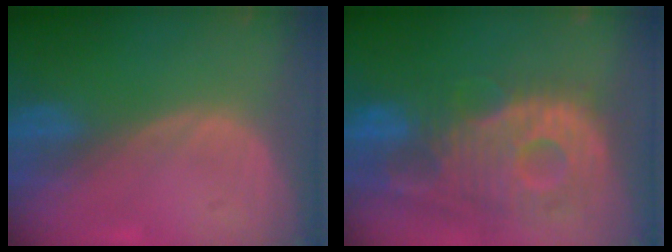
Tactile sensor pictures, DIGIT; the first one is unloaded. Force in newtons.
{"total": 13.0, "press": 11.3, "slide": 6.3}